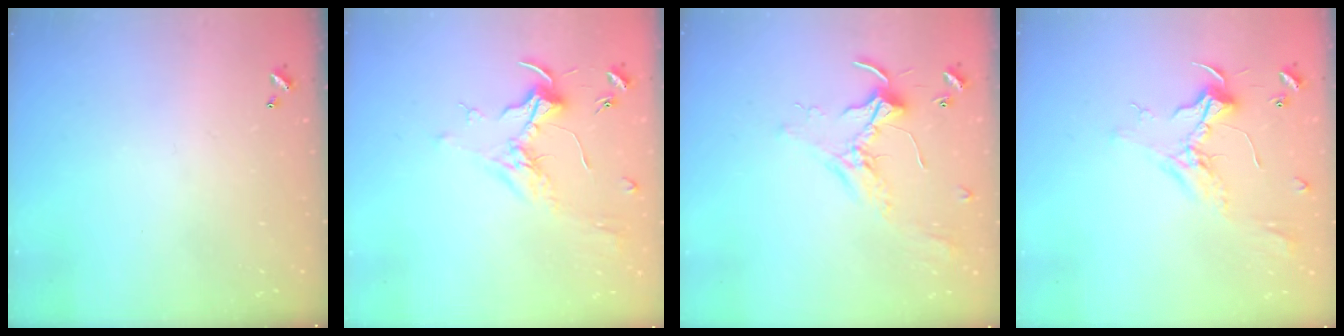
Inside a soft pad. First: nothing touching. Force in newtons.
{"total": 1.7, "press": 1.5, "slide": 0.7}
{"total": 2.1, "press": 2.1, "slide": 0.4}
{"total": 2.3, "press": 2.2, "slide": 0.8}